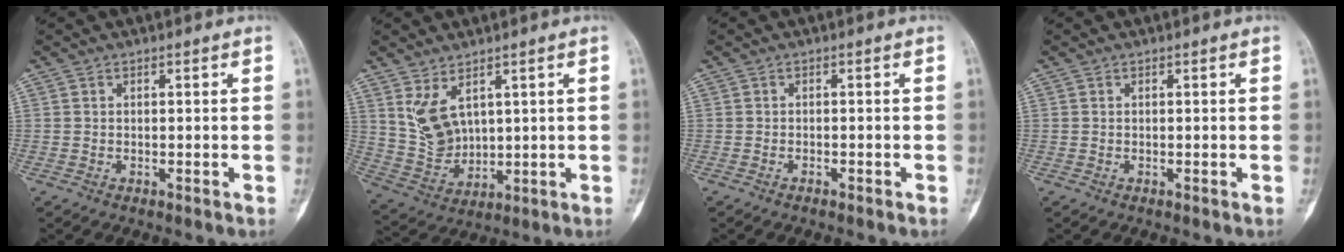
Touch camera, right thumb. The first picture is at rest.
{"total": 8.1, "force": [3.6, 4.8, 5.5], "torque": [-0.093, -0.022, 0.091]}
{"total": 0.8, "force": [-0.7, 0.3, 0.4], "torque": [-0.010, 0.007, -0.009]}
{"total": 0.0}